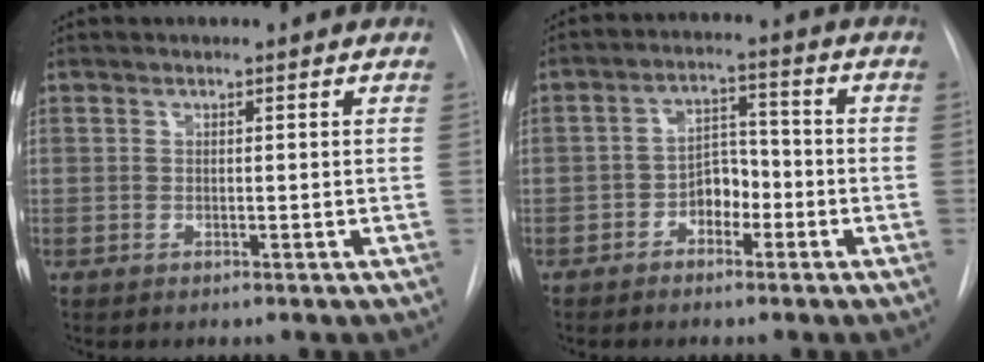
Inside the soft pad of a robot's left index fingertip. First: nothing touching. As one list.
[{"total": 5.0, "force": [-2.4, 3.0, 3.2], "torque": [-0.052, 0.018, -0.045]}]